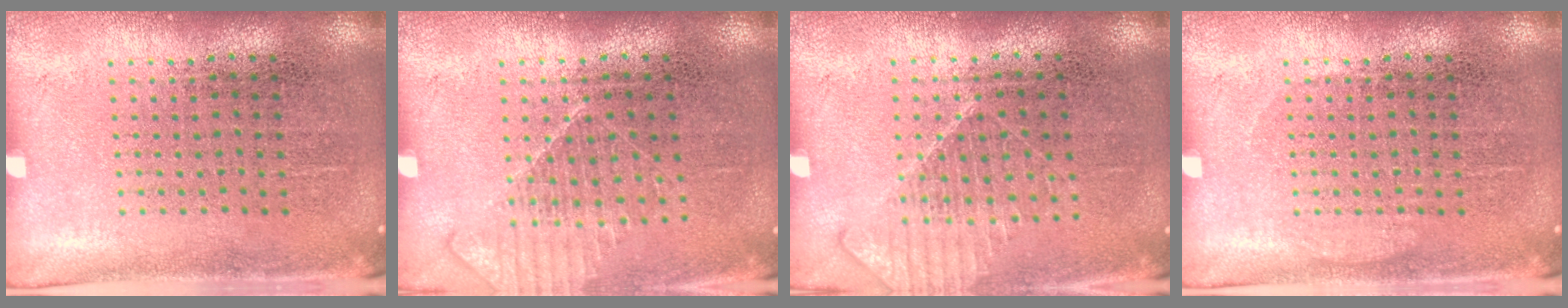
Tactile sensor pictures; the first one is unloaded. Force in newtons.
{"total": 1.2, "press": 1.2, "slide": 0.1}
{"total": 1.3, "press": 1.3, "slide": 0.3}
{"total": 0.7, "press": 0.7, "slide": 0.2}